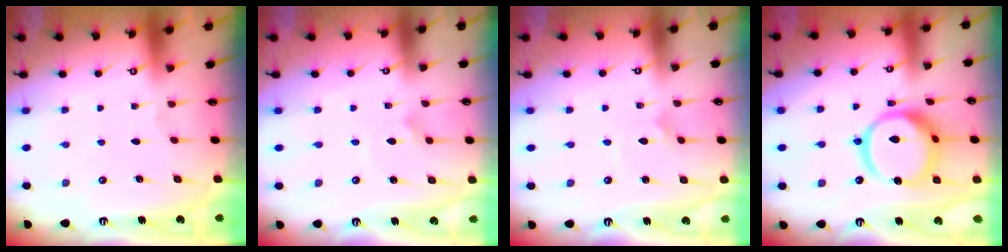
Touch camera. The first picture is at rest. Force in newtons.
{"total": 1.5, "press": 1.5, "slide": 0.0}
{"total": 1.3, "press": 1.3, "slide": 0.1}
{"total": 17.9, "press": 17.8, "slide": 1.9}